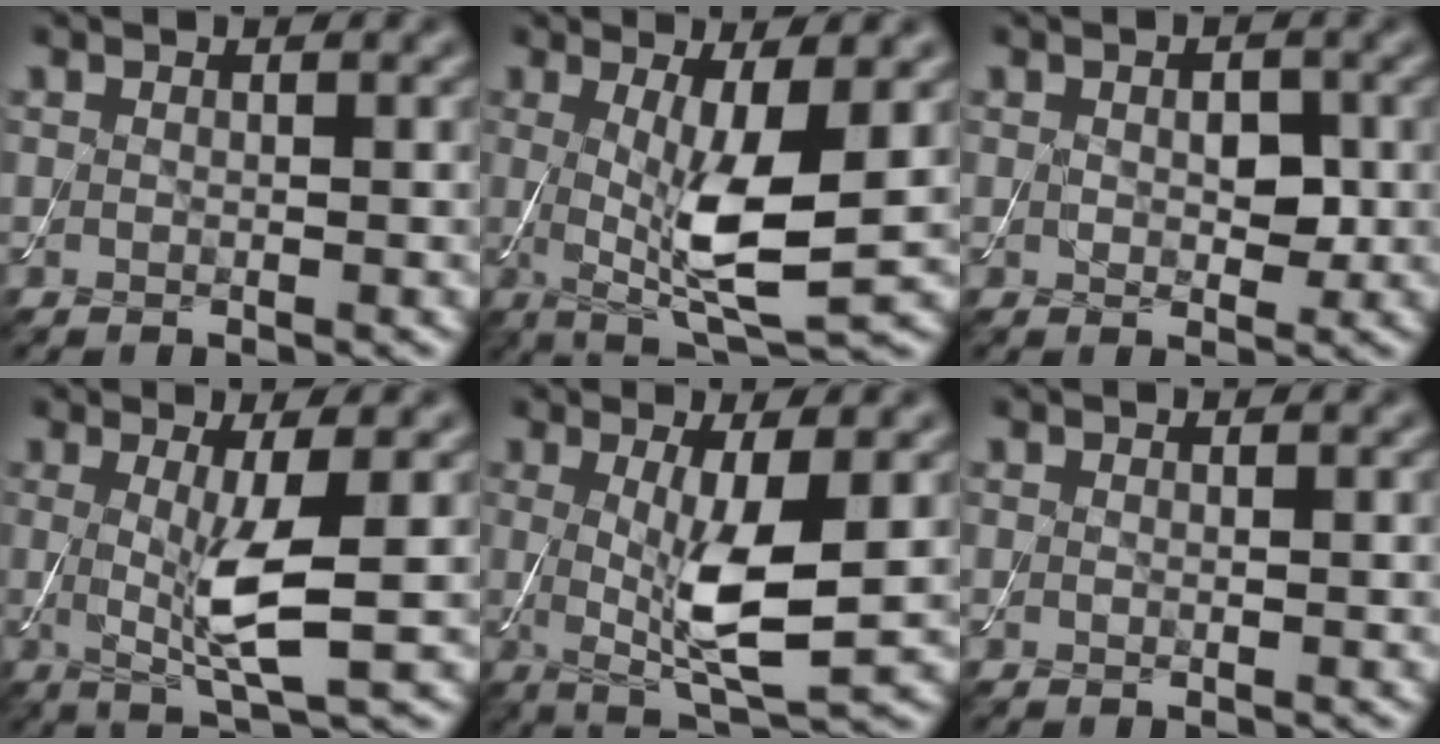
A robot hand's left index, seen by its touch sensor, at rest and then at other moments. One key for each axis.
{"total": 7.6, "fx": 0.0, "fy": 1.9, "fz": 7.3, "tx": -0.134, "ty": -0.014, "tz": 0.006}
{"total": 2.6, "fx": 0.1, "fy": 1.7, "fz": 2.0, "tx": -0.035, "ty": -0.002, "tz": 0.004}
{"total": 4.9, "fx": 0.1, "fy": 0.7, "fz": 4.9, "tx": -0.094, "ty": -0.012, "tz": 0.003}
{"total": 6.7, "fx": 0.1, "fy": 1.6, "fz": 6.5, "tx": -0.121, "ty": -0.012, "tz": 0.007}
{"total": 0.0}